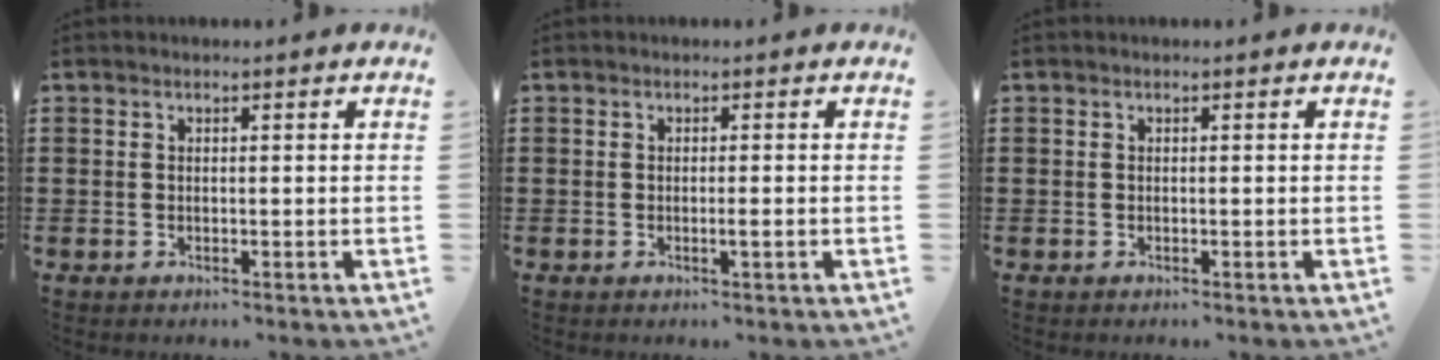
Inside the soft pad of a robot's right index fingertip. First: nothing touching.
{"total": 1.3, "force": [-0.5, -0.1, 1.2], "torque": [-0.019, -0.004, -0.009]}
{"total": 0.0}